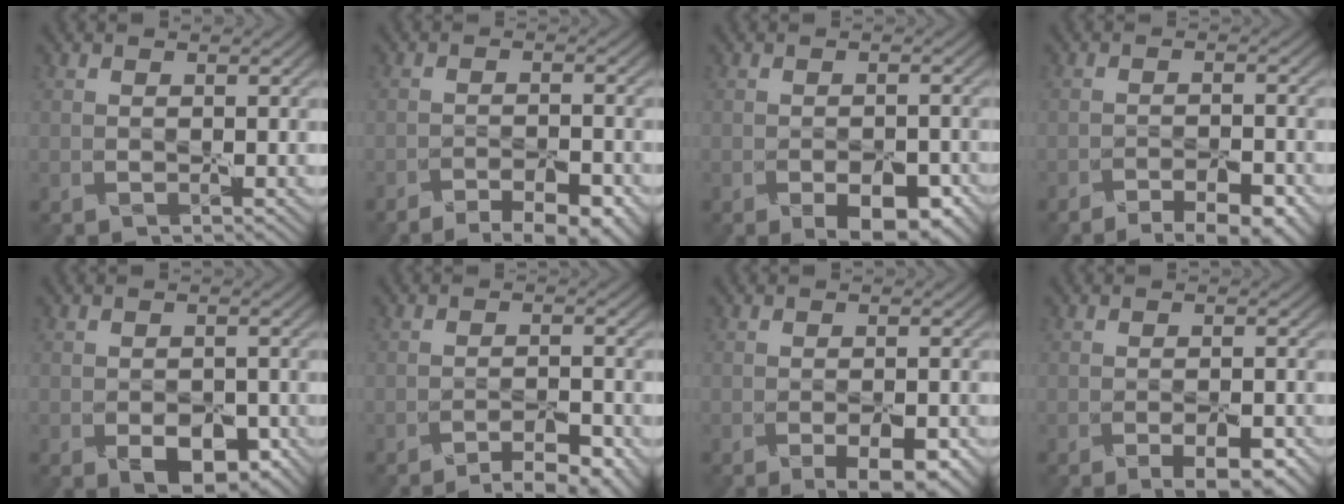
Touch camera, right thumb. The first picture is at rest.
{"total": 6.6, "force": [-5.7, 1.3, 3.1], "torque": [-0.031, 0.013, -0.075]}
{"total": 4.6, "force": [-2.6, 2.2, 3.1], "torque": [-0.039, -0.007, -0.026]}
{"total": 5.9, "force": [-4.9, 1.1, 3.0], "torque": [-0.031, 0.014, -0.066]}
{"total": 4.3, "force": [-2.3, 2.5, 2.7], "torque": [-0.032, -0.006, -0.028]}
{"total": 4.6, "force": [-3.9, 0.4, 2.5], "torque": [-0.027, 0.011, -0.057]}
{"total": 4.0, "force": [-2.2, 1.4, 3.0], "torque": [-0.034, -0.001, -0.021]}
{"total": 3.4, "force": [-2.1, 1.1, 2.5], "torque": [-0.025, 0.001, -0.020]}